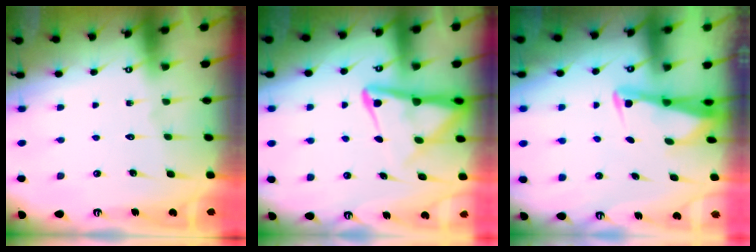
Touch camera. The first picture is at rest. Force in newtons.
{"total": 8.2, "press": 8.1, "slide": 1.0}
{"total": 2.7, "press": 2.7, "slide": 0.3}